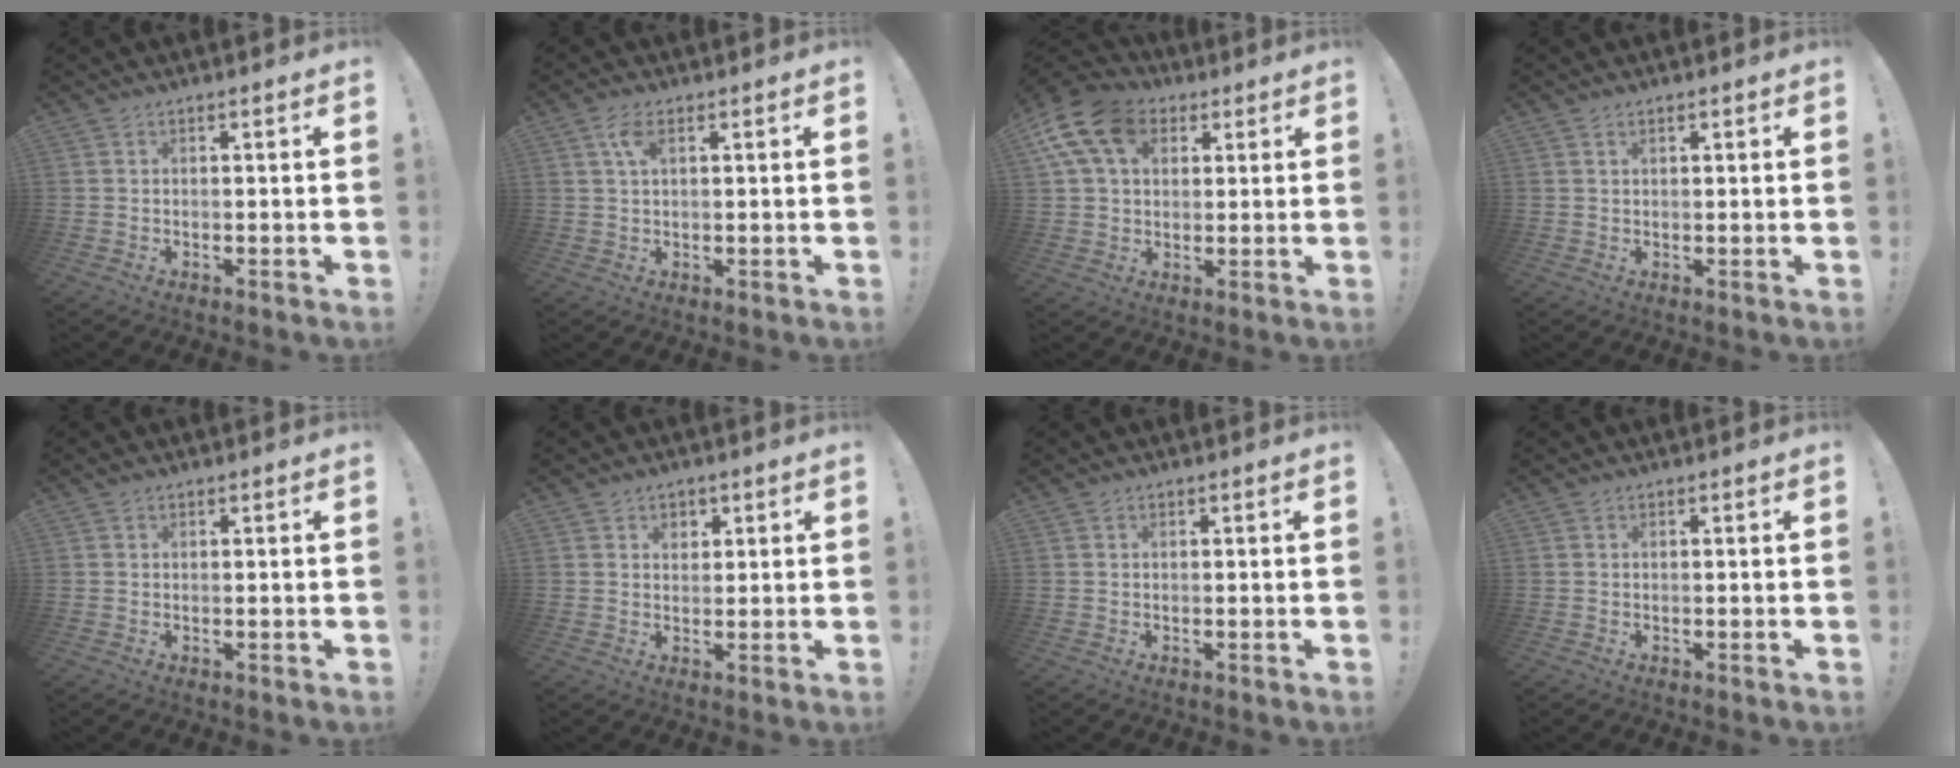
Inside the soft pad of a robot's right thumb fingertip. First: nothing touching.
{"total": 3.9, "force": [1.6, 1.6, 3.1], "torque": [-0.060, 0.002, 0.027]}
{"total": 15.1, "force": [6.2, 10.3, 9.2], "torque": [-0.166, -0.020, 0.117]}
{"total": 1.0, "force": [0.7, 0.5, 0.6], "torque": [-0.008, -0.002, 0.012]}
{"total": 0.6, "force": [0.5, 0.3, 0.2], "torque": [0.004, -0.002, 0.007]}
{"total": 3.1, "force": [1.7, 2.5, 0.7], "torque": [0.002, -0.008, 0.026]}
{"total": 0.0}
{"total": 0.0}